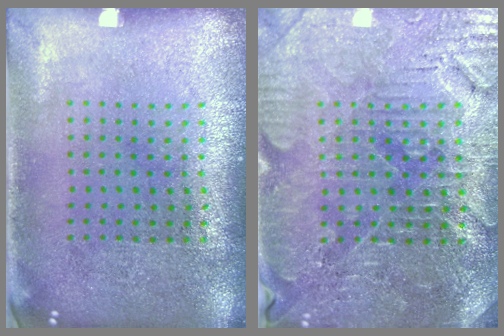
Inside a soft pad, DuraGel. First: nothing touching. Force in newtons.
{"total": 3.8, "press": 3.7, "slide": 0.7}